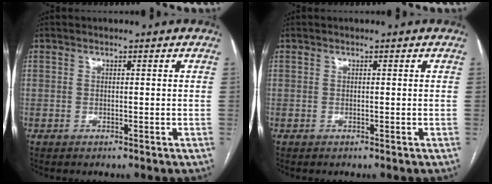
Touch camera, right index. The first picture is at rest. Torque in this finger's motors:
{"motor_torque": [0.00, 0.00, 0.00, 0.00]}